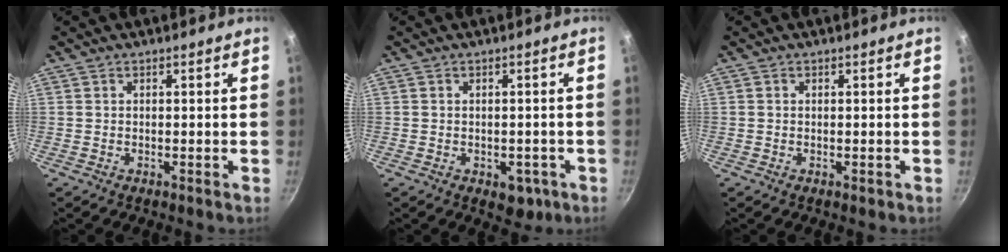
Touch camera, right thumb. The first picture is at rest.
{"total": 4.7, "force": [-1.8, 3.1, 3.0], "torque": [-0.012, 0.016, -0.010]}
{"total": 0.6, "force": [0.0, 0.5, 0.4], "torque": [-0.002, 0.002, -0.001]}